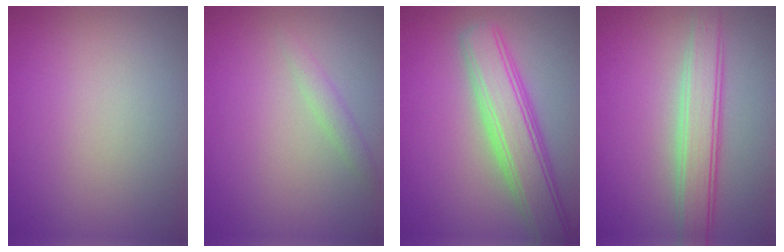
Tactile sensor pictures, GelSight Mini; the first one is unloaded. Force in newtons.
{"total": 1.3, "press": 1.3, "slide": 0.1}
{"total": 6.4, "press": 6.4, "slide": 0.3}
{"total": 3.6, "press": 3.6, "slide": 0.1}